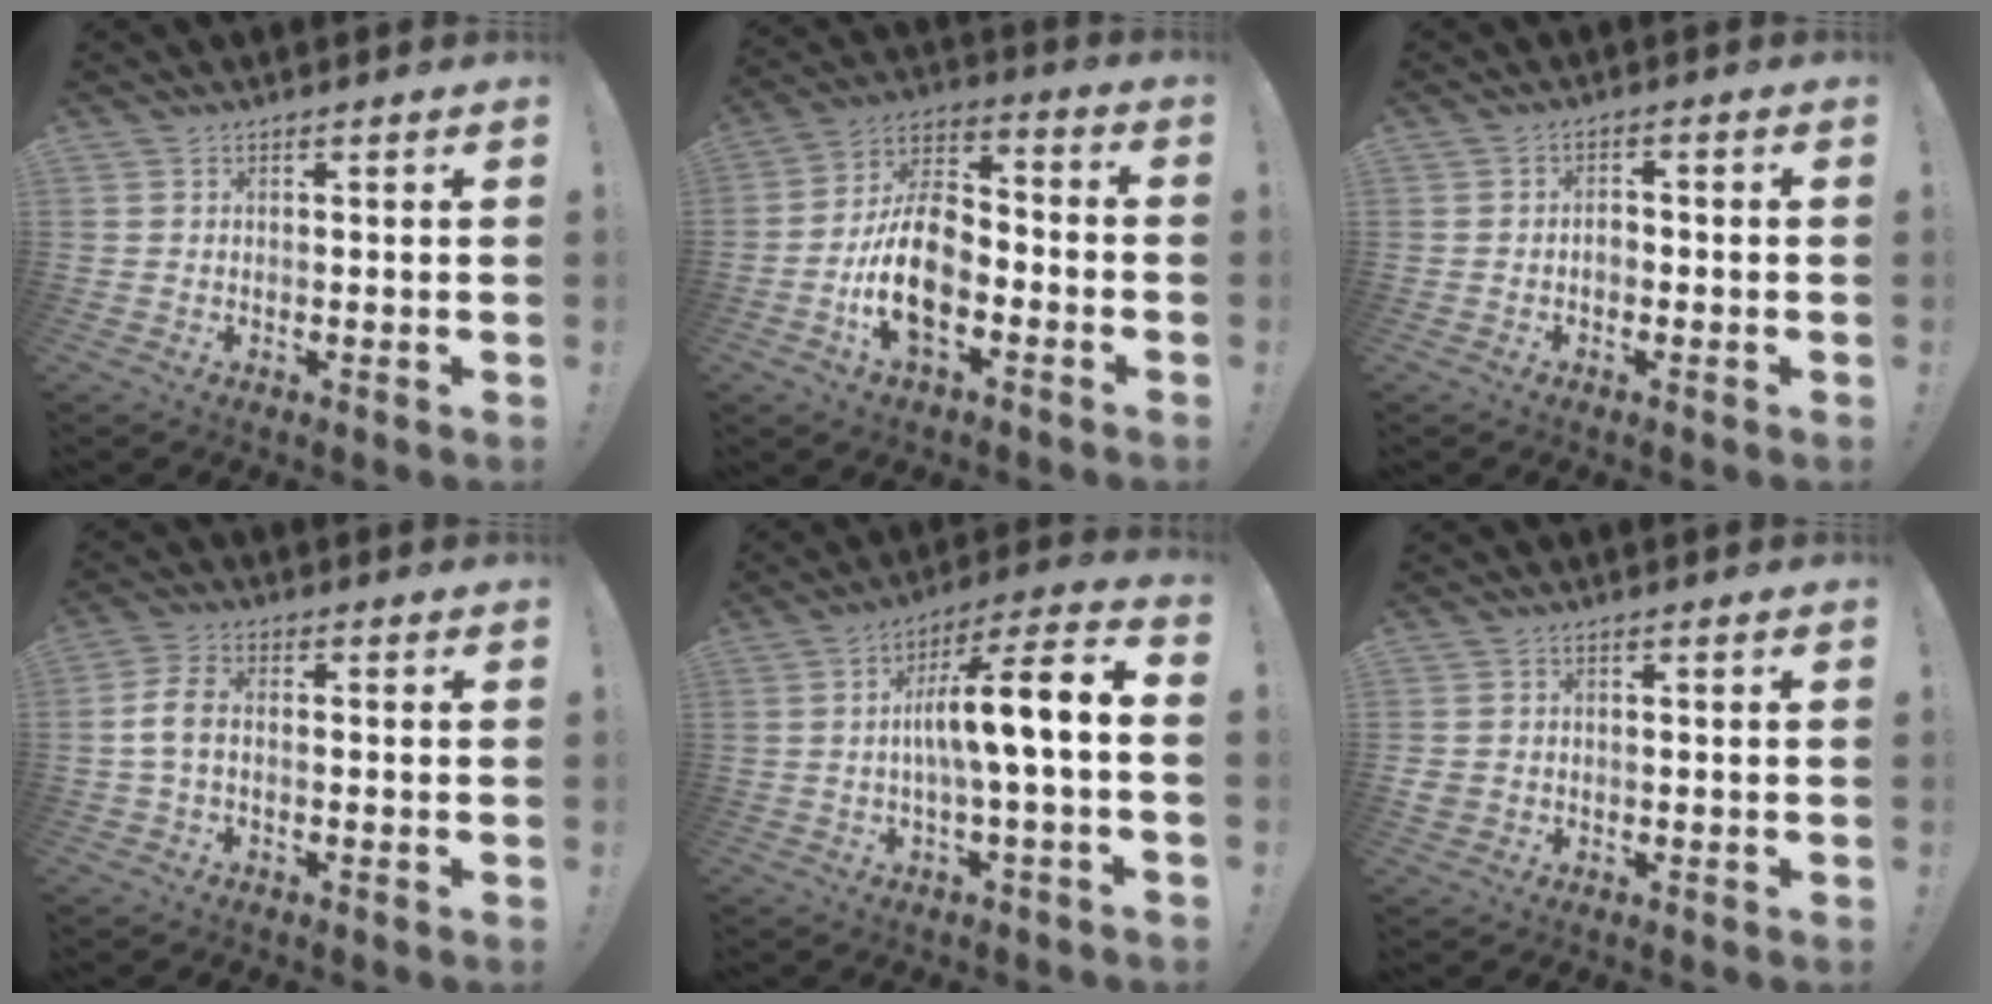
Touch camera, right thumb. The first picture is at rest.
{"total": 15.4, "force": [-5.7, 9.1, 11.0], "torque": [-0.224, 0.033, -0.098]}
{"total": 2.4, "force": [-1.1, 1.6, 1.3], "torque": [-0.017, 0.003, -0.022]}
{"total": 5.8, "force": [-0.6, 3.1, 4.9], "torque": [-0.111, 0.007, -0.008]}
{"total": 12.4, "force": [0.0, 0.4, 12.4], "torque": [-0.200, -0.002, -0.015]}
{"total": 2.4, "force": [-0.1, 2.1, 1.1], "torque": [-0.026, 0.004, 0.003]}